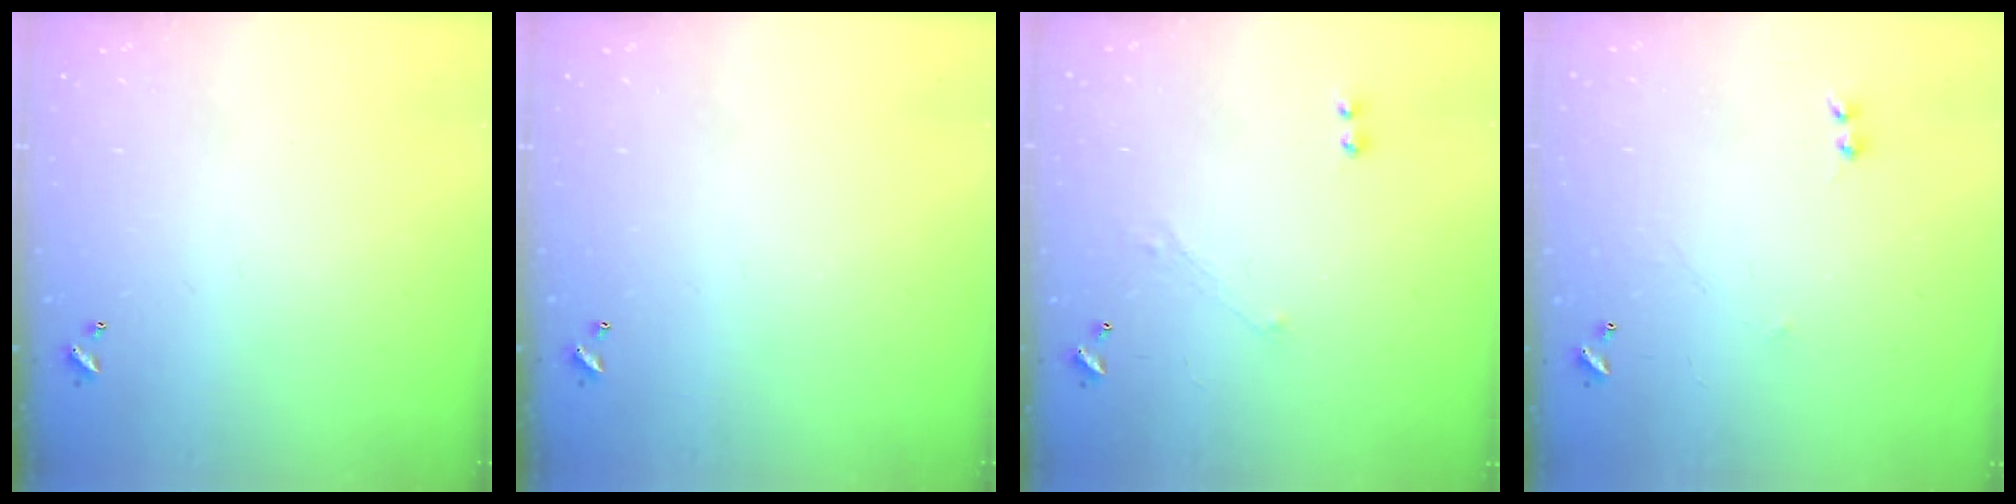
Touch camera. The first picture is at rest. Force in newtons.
{"total": 0.0}
{"total": 1.0, "press": 0.9, "slide": 0.5}
{"total": 1.2, "press": 1.2, "slide": 0.3}